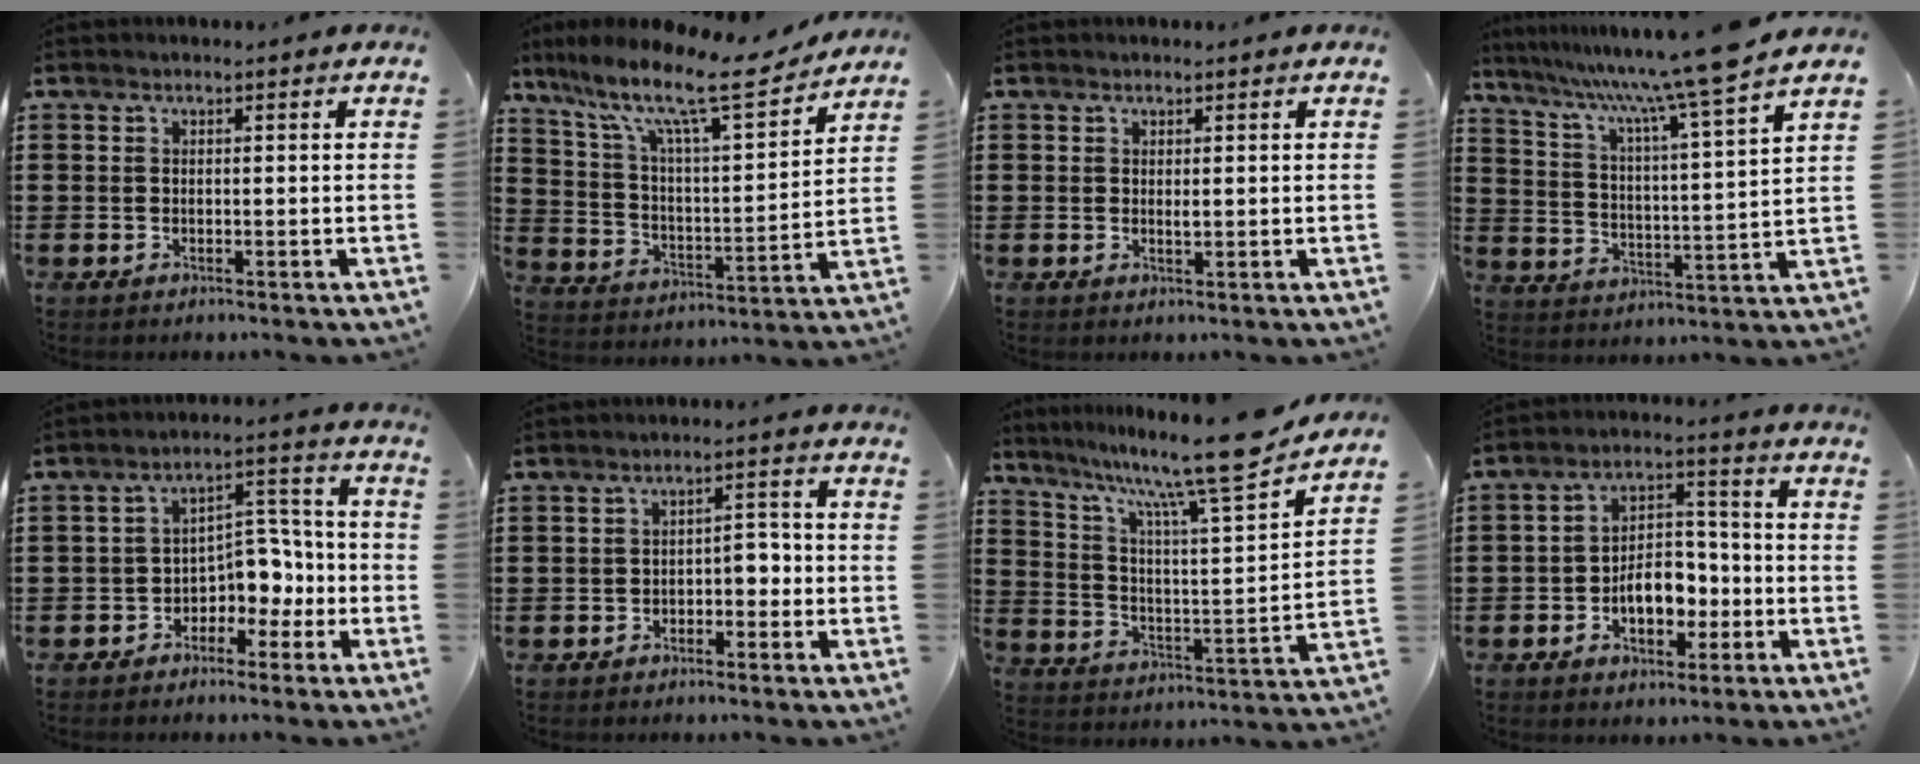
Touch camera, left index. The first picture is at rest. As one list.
[{"total": 12.8, "force": [9.9, 2.4, 7.9], "torque": [-0.171, -0.060, 0.162]}, {"total": 0.9, "force": [0.2, 0.2, 0.9], "torque": [-0.018, 0.000, 0.004]}, {"total": 9.3, "force": [7.7, -1.8, 5.0], "torque": [-0.118, -0.060, 0.114]}, {"total": 5.5, "force": [-2.4, 4.3, 2.5], "torque": [-0.055, 0.008, -0.049]}, {"total": 3.1, "force": [-1.5, 1.8, 2.1], "torque": [-0.042, 0.007, -0.033]}, {"total": 13.7, "force": [11.5, 0.1, 7.6], "torque": [-0.152, -0.083, 0.182]}, {"total": 7.3, "force": [-2.4, 4.7, 5.1], "torque": [-0.082, 0.008, -0.047]}]